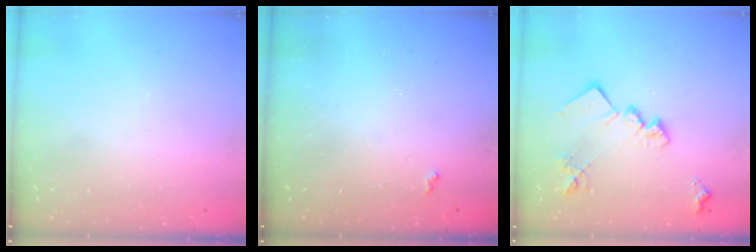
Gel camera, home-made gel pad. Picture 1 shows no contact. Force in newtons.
{"total": 2.5, "press": 2.4, "slide": 0.4}
{"total": 16.9, "press": 16.9, "slide": 0.7}